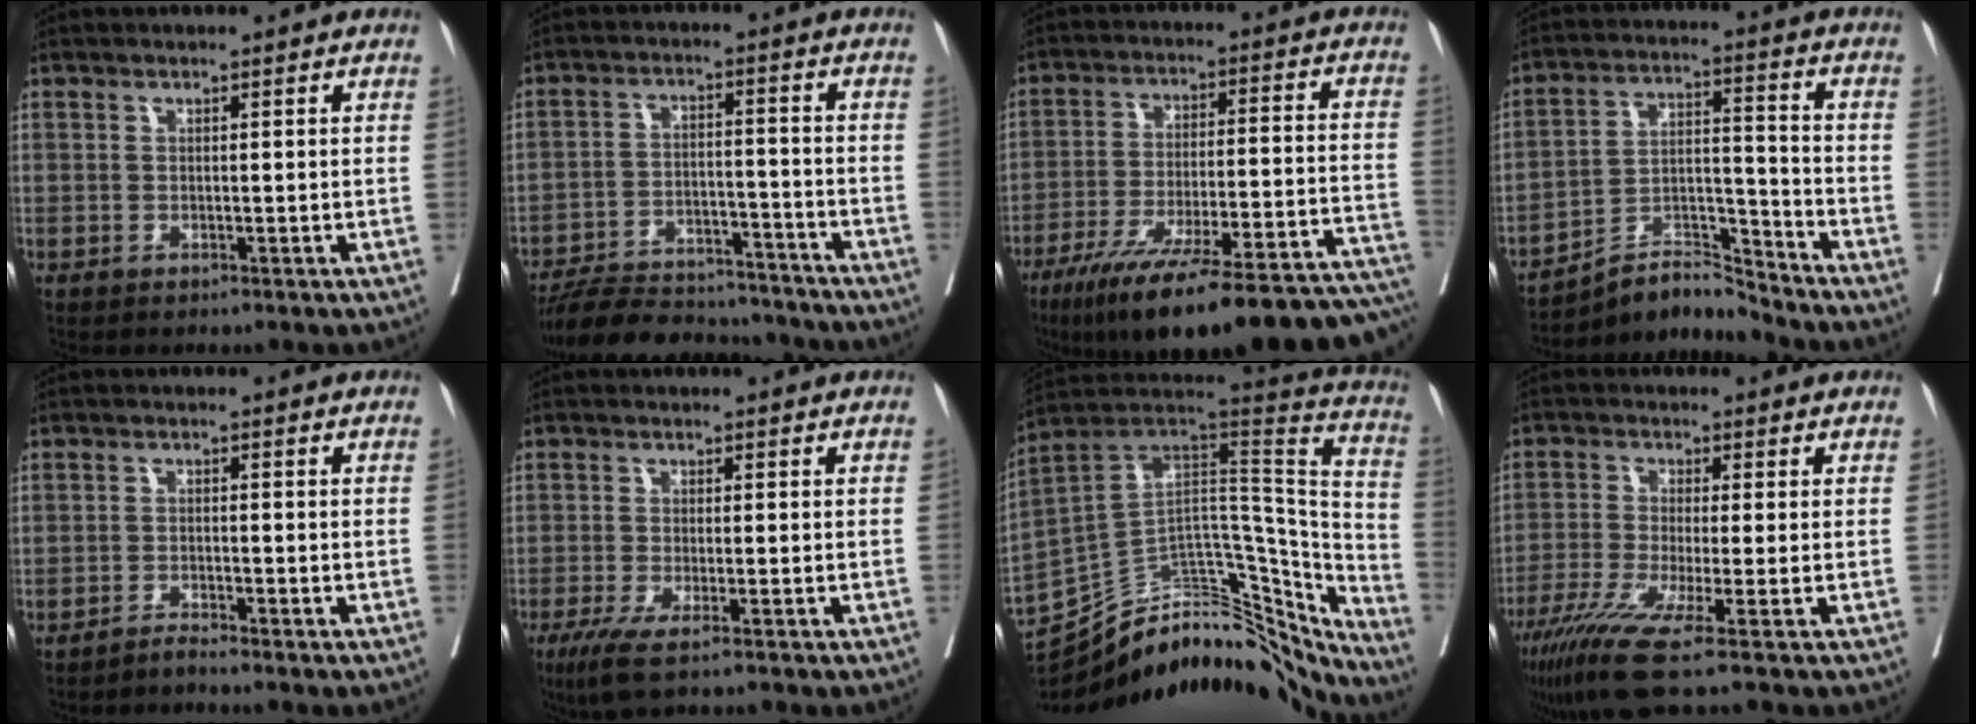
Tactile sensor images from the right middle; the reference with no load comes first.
{"total": 16.8, "force": [-15.6, 3.9, 4.8], "torque": [-0.090, 0.002, -0.233]}
{"total": 29.3, "force": [-23.1, 3.5, 17.7], "torque": [-0.187, -0.012, -0.326]}
{"total": 8.8, "force": [-8.7, -0.3, 0.7], "torque": [-0.015, 0.032, -0.162]}
{"total": 1.5, "force": [-1.5, -0.5, 0.1], "torque": [0.000, -0.003, -0.028]}
{"total": 5.1, "force": [-3.5, -0.1, 3.8], "torque": [-0.065, -0.017, -0.064]}
{"total": 30.7, "force": [-25.7, 10.9, 12.9], "torque": [-0.177, 0.043, -0.368]}
{"total": 10.4, "force": [-6.8, -0.7, 7.9], "torque": [-0.135, -0.033, -0.119]}